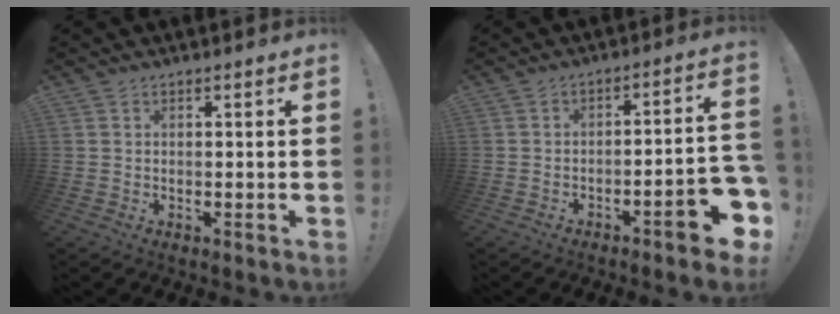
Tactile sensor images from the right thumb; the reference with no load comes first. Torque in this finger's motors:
{"motor_torque": [1.12, 1.48, 0.74, -1.08, 0.01]}